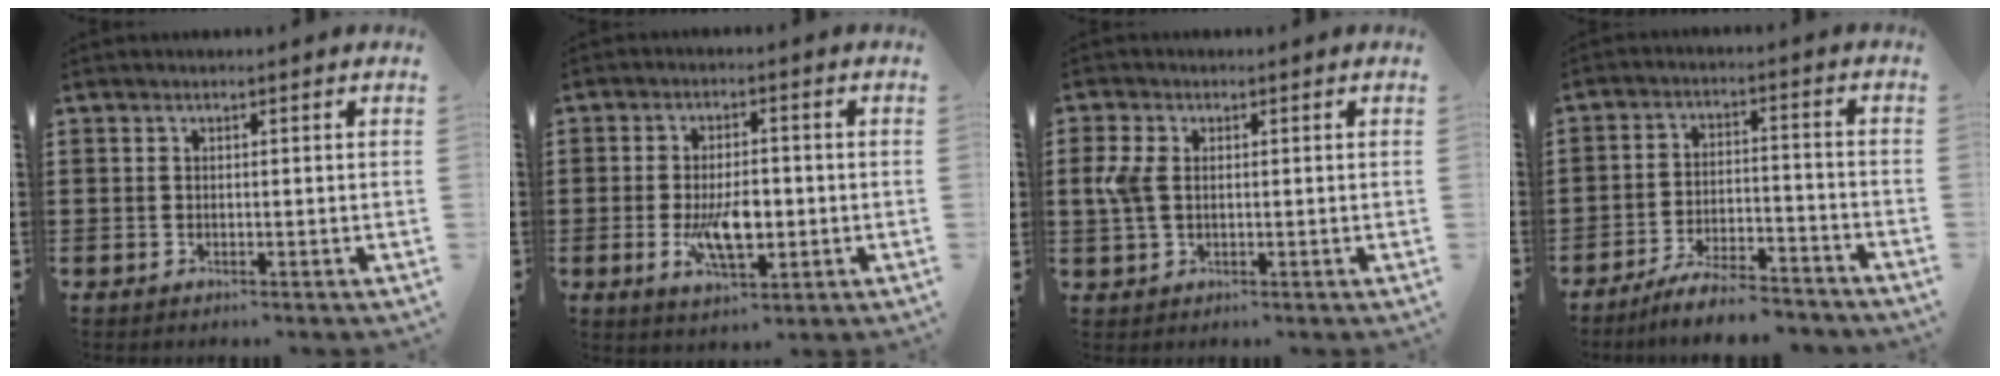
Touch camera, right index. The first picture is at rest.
{"total": 7.3, "force": [-1.3, 3.2, 6.5], "torque": [-0.121, -0.005, -0.025]}
{"total": 4.0, "force": [0.3, 2.6, 3.1], "torque": [-0.088, 0.000, -0.001]}
{"total": 6.6, "force": [-6.2, 0.5, 2.2], "torque": [-0.045, 0.005, -0.118]}